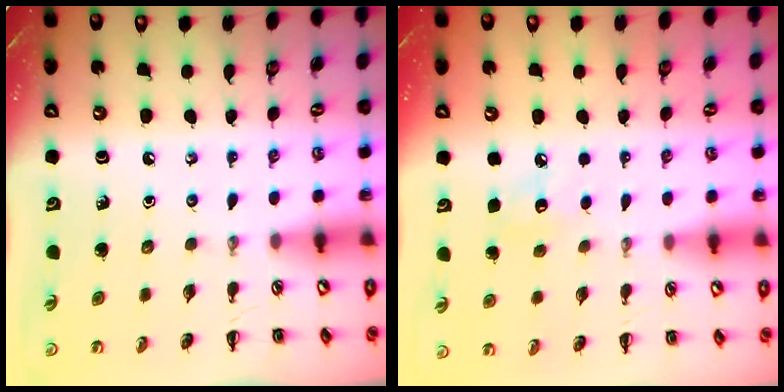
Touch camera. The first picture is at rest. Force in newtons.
{"total": 5.9, "press": 5.6, "slide": 1.7}